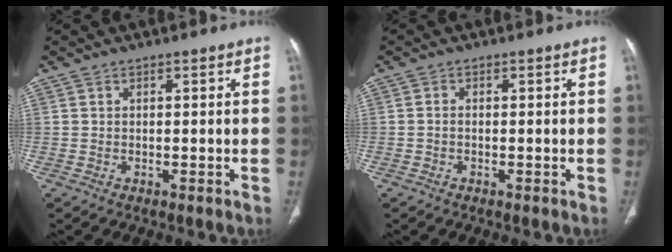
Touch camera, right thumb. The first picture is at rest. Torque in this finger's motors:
{"motor_torque": [-0.13, -0.38, 0.29, 0.17, -0.03]}